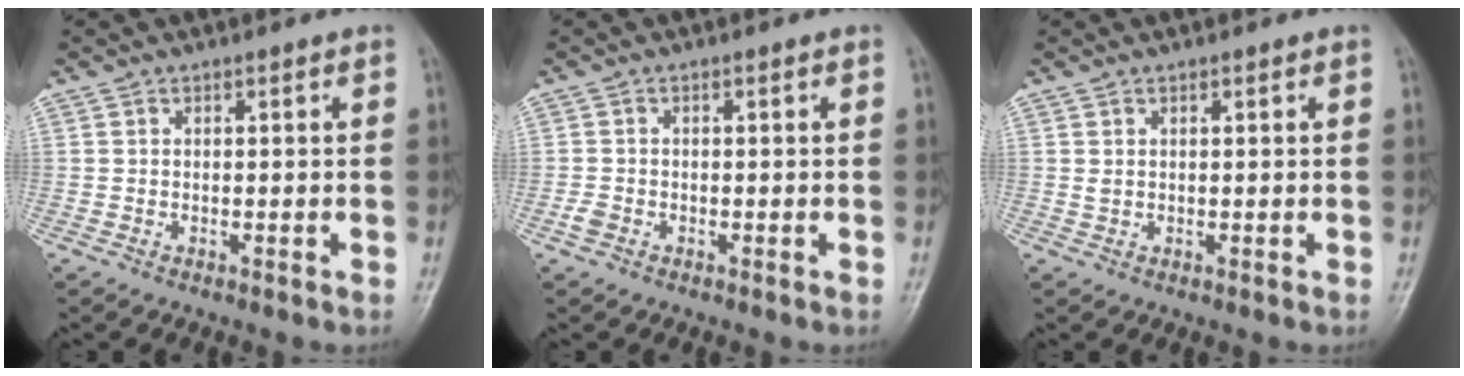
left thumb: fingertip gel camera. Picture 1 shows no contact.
{"total": 1.7, "force": [-0.7, 1.3, 0.8], "torque": [-0.016, 0.001, -0.018]}
{"total": 1.3, "force": [0.6, 0.7, 0.9], "torque": [-0.014, 0.001, 0.014]}